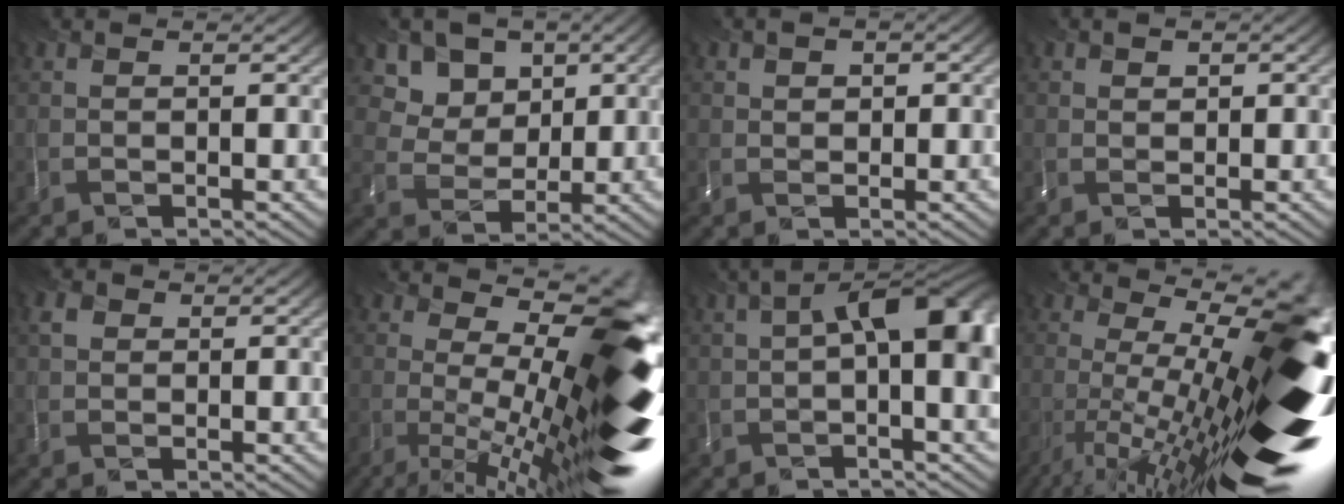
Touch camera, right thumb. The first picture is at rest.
{"total": 8.3, "force": [4.7, 6.4, 2.4], "torque": [-0.085, -0.030, 0.111]}
{"total": 1.6, "force": [0.4, 1.3, 0.8], "torque": [-0.003, -0.005, 0.017]}
{"total": 0.7, "force": [0.3, 0.6, 0.0], "torque": [0.008, -0.005, 0.014]}
{"total": 1.6, "force": [0.5, 1.4, 0.5], "torque": [-0.012, -0.003, 0.015]}
{"total": 17.6, "force": [-0.3, 6.6, 16.3], "torque": [-0.204, -0.022, 0.004]}
{"total": 9.1, "force": [1.1, 4.0, 8.1], "torque": [-0.112, 0.006, 0.020]}
{"total": 19.4, "force": [-2.8, 5.0, 18.6], "torque": [-0.226, 0.002, -0.049]}